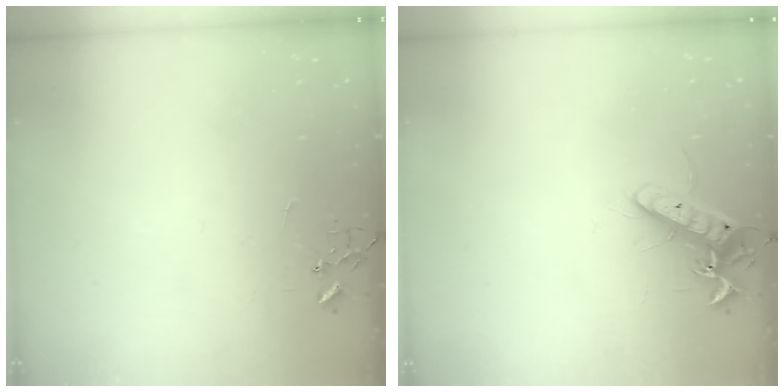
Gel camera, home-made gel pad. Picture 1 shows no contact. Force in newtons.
{"total": 12.4, "press": 12.4, "slide": 1.1}